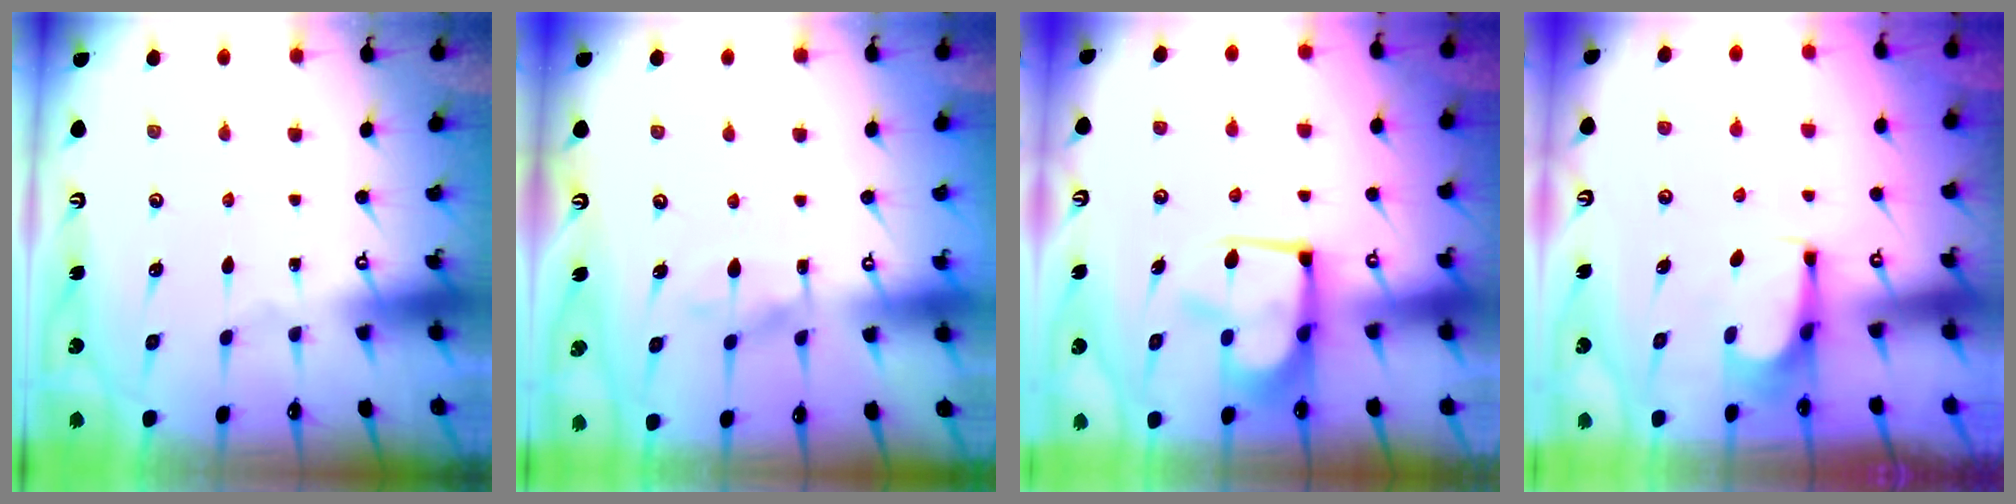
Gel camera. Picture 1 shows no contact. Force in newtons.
{"total": 7.0, "press": 6.9, "slide": 0.6}
{"total": 6.2, "press": 6.1, "slide": 1.0}
{"total": 4.8, "press": 4.8, "slide": 0.3}